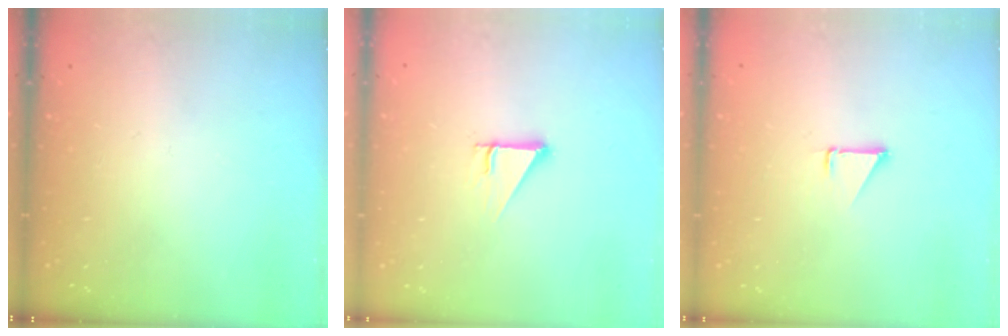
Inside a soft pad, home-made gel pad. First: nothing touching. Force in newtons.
{"total": 2.5, "press": 2.5, "slide": 0.2}
{"total": 1.3, "press": 1.3, "slide": 0.1}